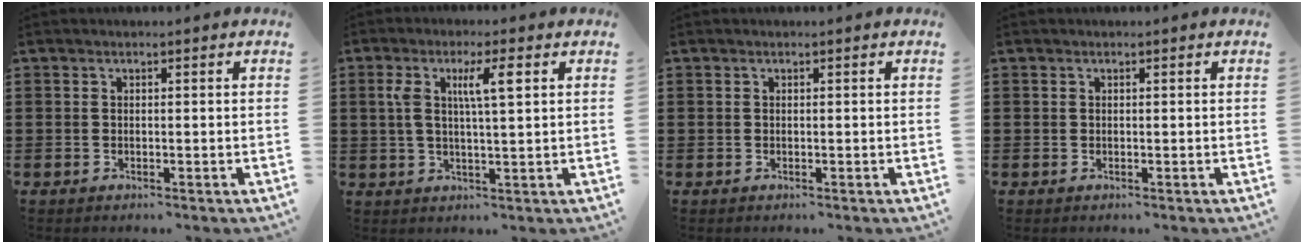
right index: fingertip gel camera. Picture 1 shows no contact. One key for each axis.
{"total": 6.0, "fx": 1.9, "fy": 1.2, "fz": 5.6, "tx": -0.115, "ty": 0.006, "tz": 0.028}
{"total": 0.0}
{"total": 0.0}